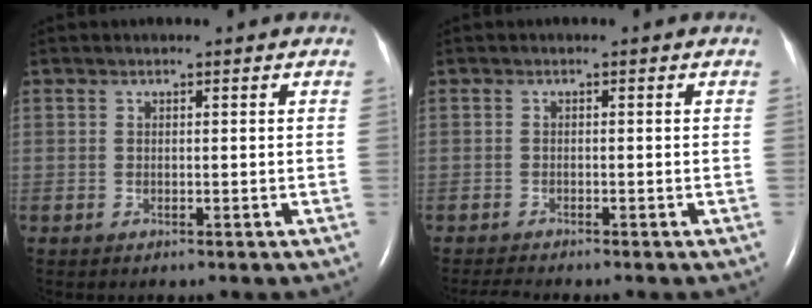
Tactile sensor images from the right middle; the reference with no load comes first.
{"total": 2.2, "force": [-2.1, -0.4, 0.4], "torque": [-0.015, -0.013, -0.038]}